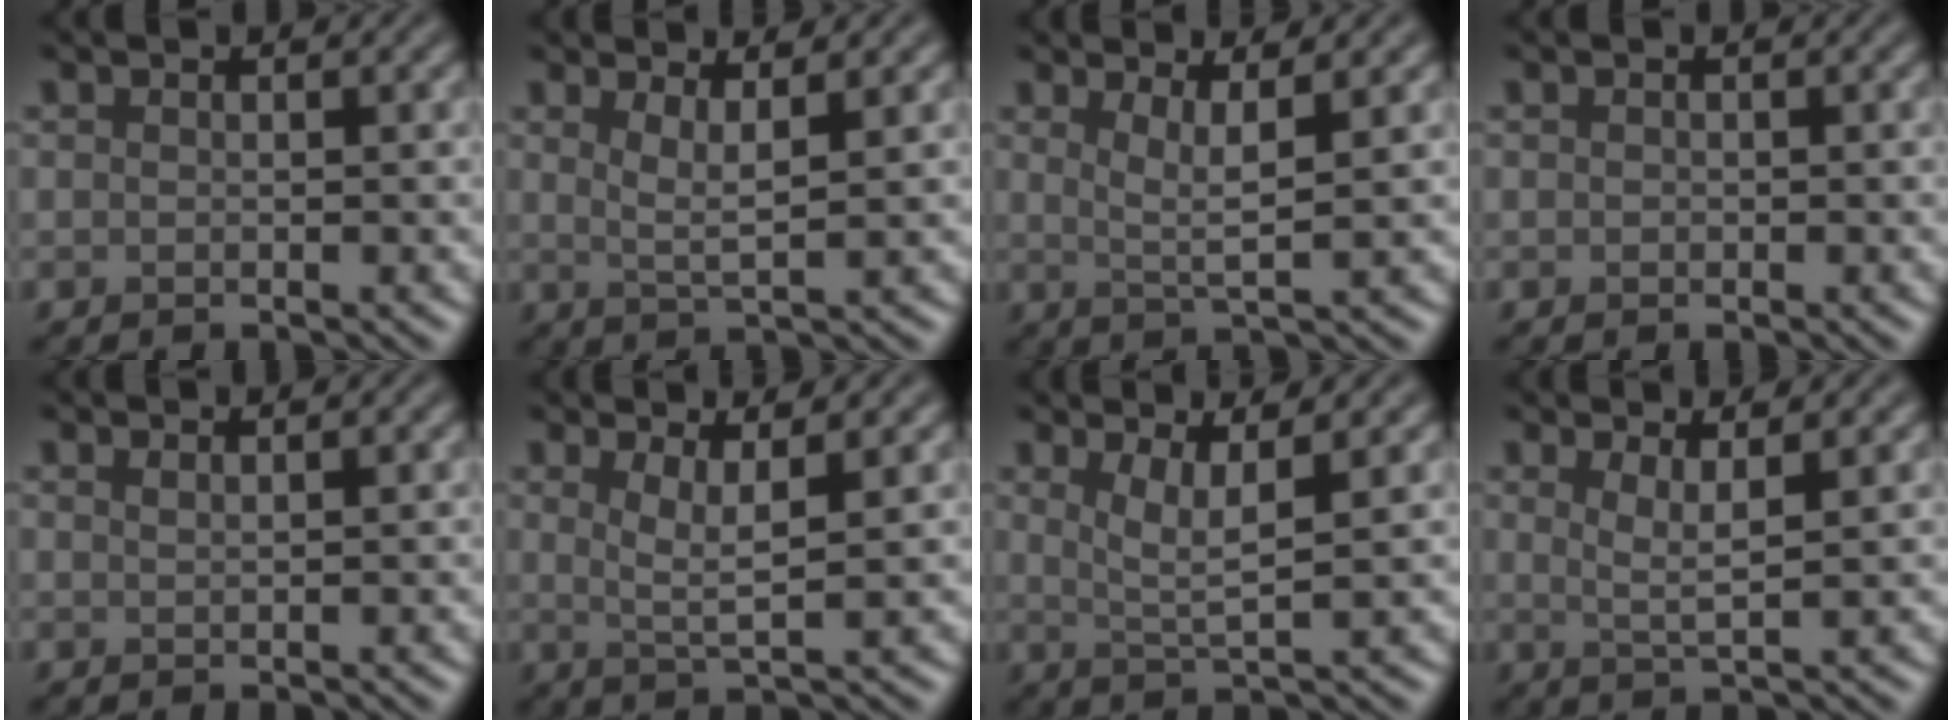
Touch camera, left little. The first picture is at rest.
{"total": 2.5, "force": [1.3, 0.5, 2.1], "torque": [-0.032, -0.007, 0.022]}
{"total": 2.9, "force": [1.3, 0.5, 2.6], "torque": [-0.042, -0.007, 0.024]}
{"total": 0.0}
{"total": 0.7, "force": [0.5, 0.2, 0.4], "torque": [-0.003, 0.000, 0.009]}
{"total": 2.9, "force": [1.2, 0.5, 2.6], "torque": [-0.044, -0.007, 0.023]}
{"total": 3.3, "force": [1.4, 0.6, 2.9], "torque": [-0.051, -0.007, 0.028]}
{"total": 2.4, "force": [1.1, 0.5, 2.1], "torque": [-0.034, -0.006, 0.020]}